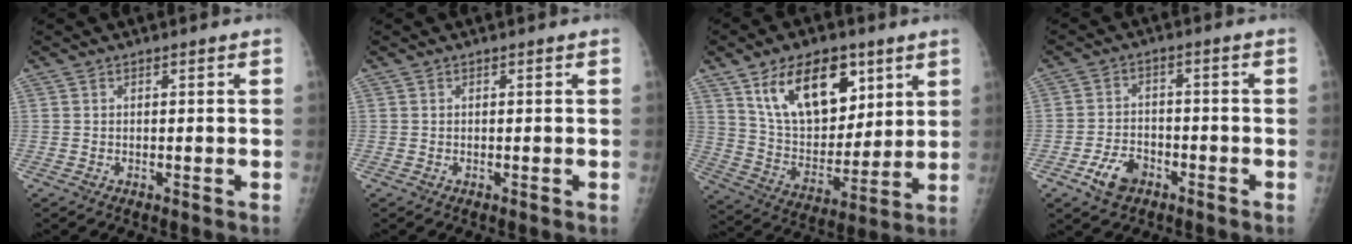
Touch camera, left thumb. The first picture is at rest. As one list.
[{"total": 0.0}, {"total": 18.3, "force": [9.4, 10.4, 11.8], "torque": [-0.145, -0.049, 0.175]}, {"total": 6.2, "force": [-3.4, 4.0, 3.3], "torque": [-0.054, 0.021, -0.059]}]